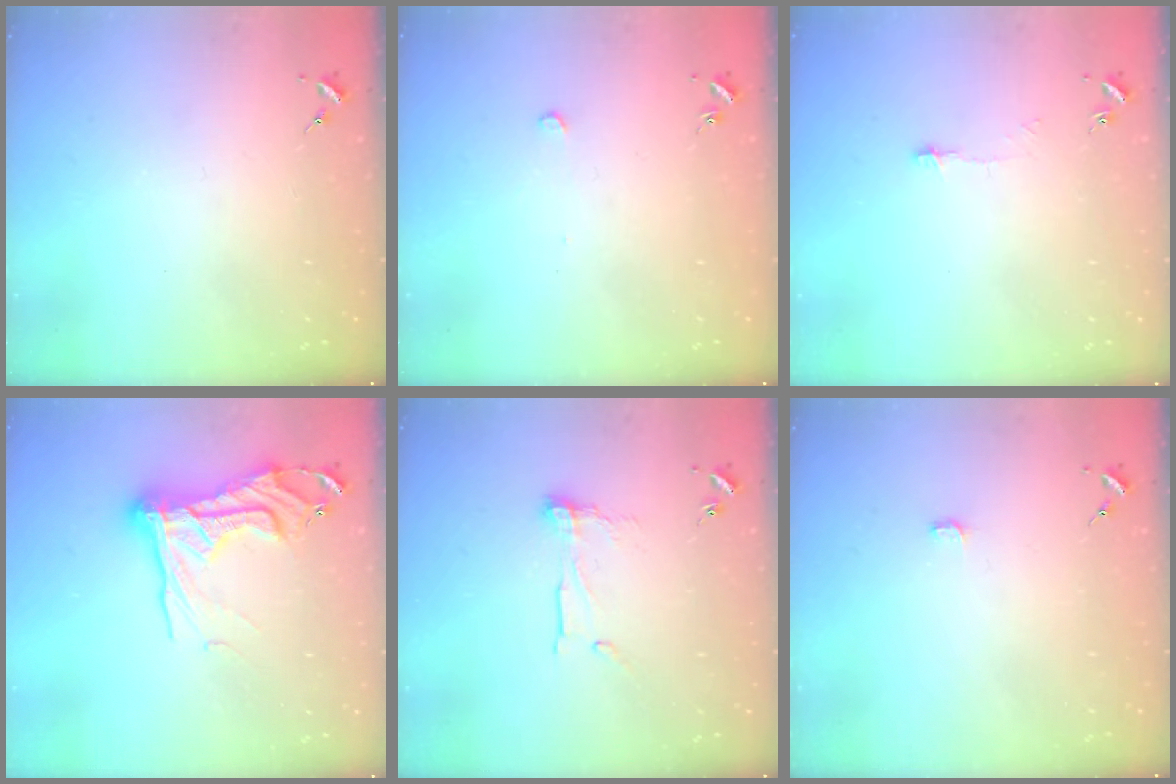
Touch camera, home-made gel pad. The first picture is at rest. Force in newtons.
{"total": 2.6, "press": 2.6, "slide": 0.2}
{"total": 3.7, "press": 3.7, "slide": 0.3}
{"total": 17.8, "press": 17.7, "slide": 1.2}
{"total": 8.8, "press": 8.7, "slide": 0.7}
{"total": 2.2, "press": 2.2, "slide": 0.2}